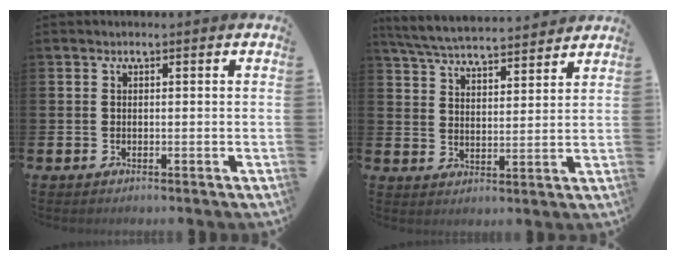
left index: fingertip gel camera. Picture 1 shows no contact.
{"total": 6.0, "force": [5.9, 0.5, 1.2], "torque": [-0.049, -0.036, 0.104]}